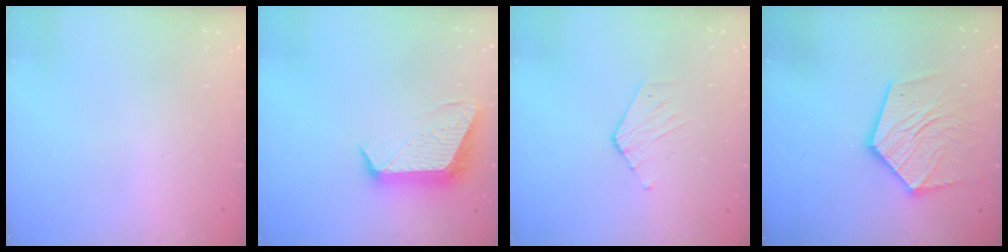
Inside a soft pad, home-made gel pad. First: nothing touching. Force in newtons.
{"total": 11.6, "press": 11.5, "slide": 0.7}
{"total": 3.4, "press": 3.4, "slide": 0.3}
{"total": 16.7, "press": 16.6, "slide": 1.6}